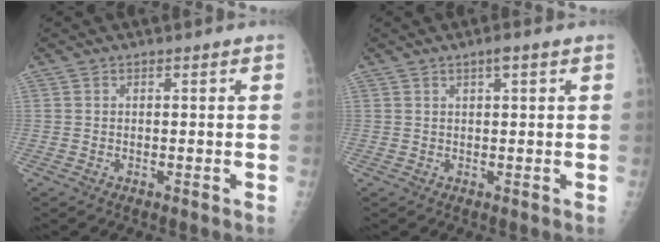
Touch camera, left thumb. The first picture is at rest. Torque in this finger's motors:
{"motor_torque": [0.34, -0.16, 0.19, -0.29, 0.12]}